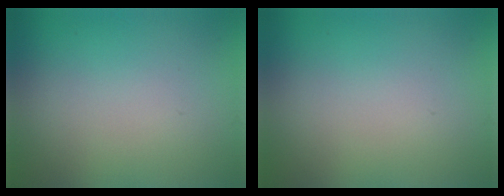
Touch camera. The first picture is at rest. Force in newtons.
{"total": 0.0}